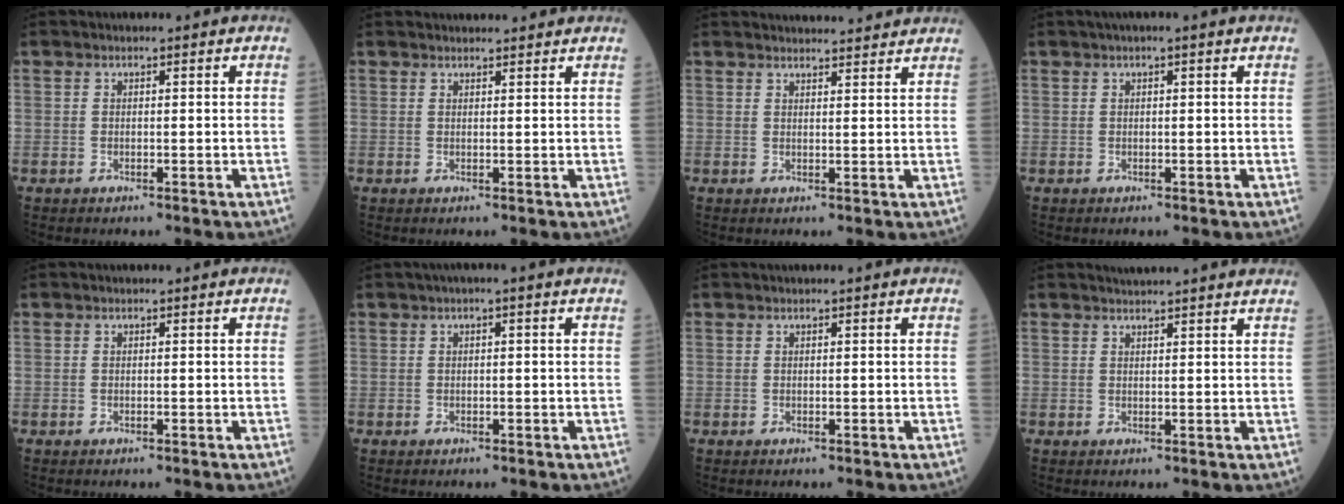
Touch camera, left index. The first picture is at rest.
{"total": 5.3, "force": [5.1, 0.6, 1.3], "torque": [-0.015, 0.030, 0.060]}
{"total": 10.0, "force": [9.7, 0.9, 2.4], "torque": [-0.026, 0.023, 0.114]}
{"total": 1.2, "force": [0.6, -0.2, 1.0], "torque": [-0.022, 0.010, 0.012]}
{"total": 0.0}
{"total": 1.2, "force": [0.4, -0.1, 1.1], "torque": [-0.021, 0.008, 0.003]}
{"total": 0.0}
{"total": 8.0, "force": [7.4, -0.2, 2.9], "torque": [-0.040, 0.023, 0.078]}